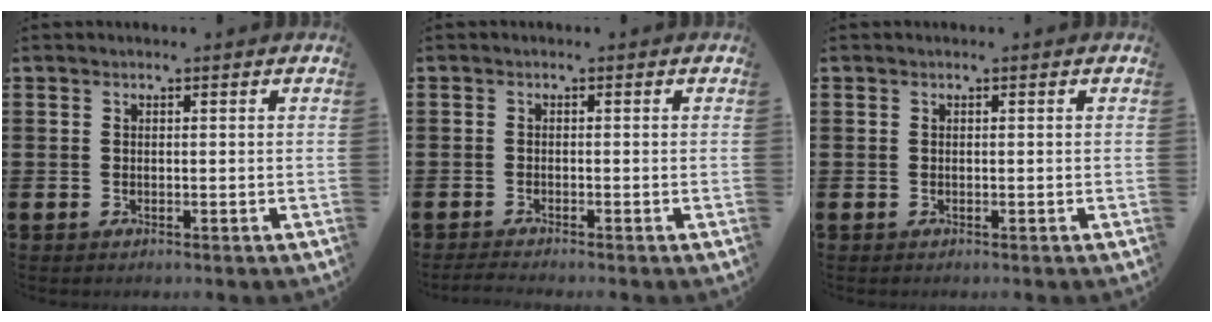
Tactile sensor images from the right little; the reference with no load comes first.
{"total": 0.8, "force": [-0.6, 0.0, 0.4], "torque": [-0.007, -0.001, -0.013]}
{"total": 0.0}